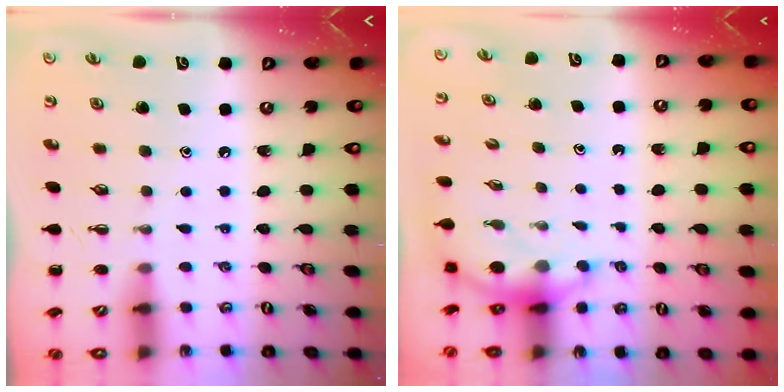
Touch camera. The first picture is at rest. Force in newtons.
{"total": 4.2, "press": 4.1, "slide": 1.1}